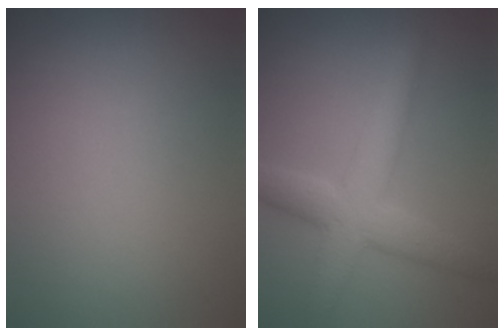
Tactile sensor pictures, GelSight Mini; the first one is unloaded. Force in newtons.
{"total": 5.2, "press": 5.2, "slide": 0.2}